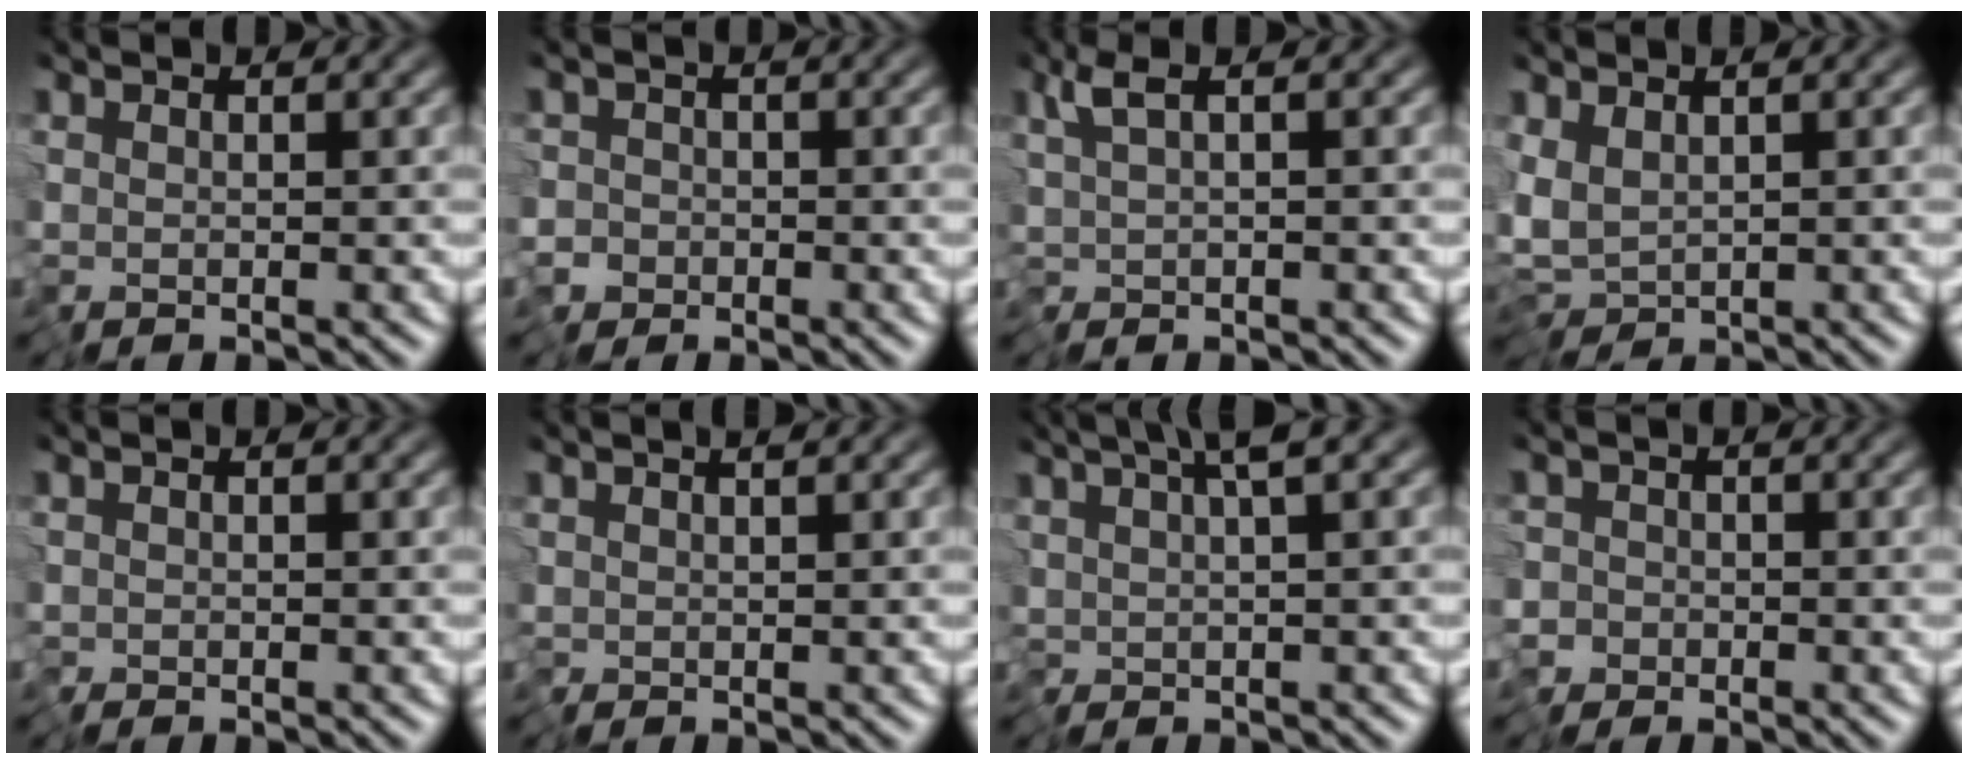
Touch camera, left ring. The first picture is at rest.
{"total": 1.8, "force": [-1.1, 1.3, 0.1], "torque": [-0.004, -0.008, -0.026]}
{"total": 2.0, "force": [0.5, 0.5, 1.9], "torque": [-0.044, 0.003, 0.013]}
{"total": 3.5, "force": [-0.4, 2.0, 2.8], "torque": [-0.064, 0.000, -0.018]}
{"total": 0.0}
{"total": 1.4, "force": [0.9, 0.3, 1.0], "torque": [-0.019, 0.006, 0.008]}
{"total": 4.3, "force": [2.3, 0.9, 3.5], "torque": [-0.061, 0.014, 0.042]}
{"total": 1.7, "force": [-1.1, 1.4, 0.0], "torque": [-0.003, -0.007, -0.026]}